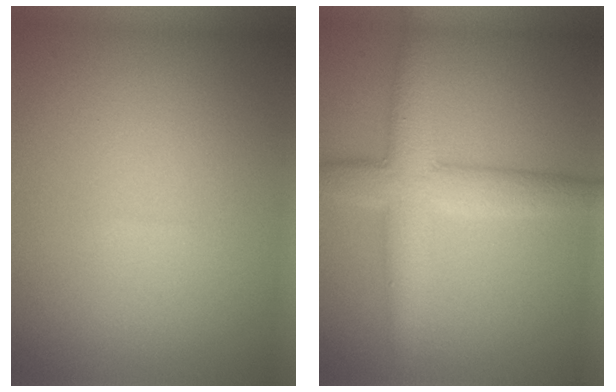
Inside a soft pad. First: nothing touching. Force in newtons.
{"total": 5.7, "press": 5.7, "slide": 0.1}